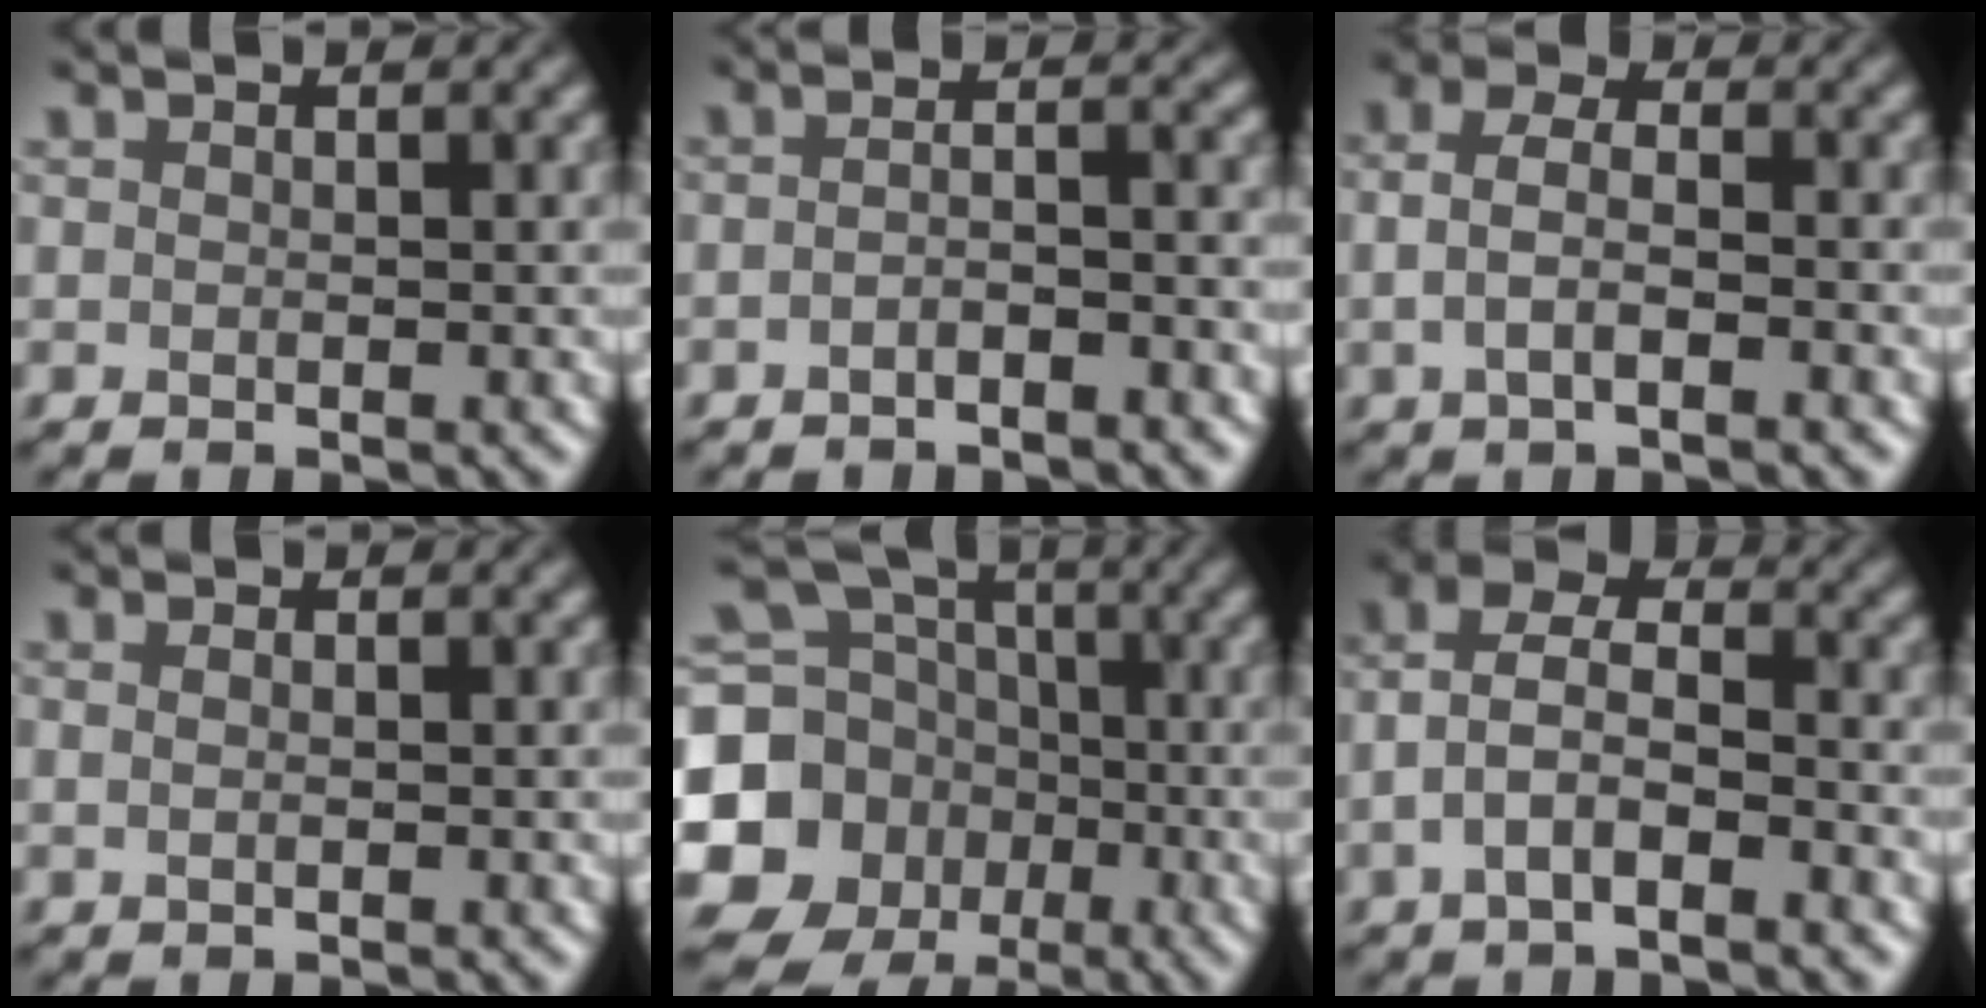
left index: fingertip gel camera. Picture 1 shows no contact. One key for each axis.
{"total": 2.3, "fx": -1.4, "fy": 0.6, "fz": 1.7, "tx": -0.027, "ty": 0.003, "tz": -0.031}
{"total": 3.2, "fx": -0.7, "fy": 1.4, "fz": 2.8, "tx": -0.060, "ty": 0.003, "tz": -0.021}
{"total": 1.6, "fx": 0.5, "fy": 1.0, "fz": 1.2, "tx": -0.014, "ty": 0.001, "tz": -0.013}
{"total": 13.8, "fx": -3.2, "fy": 12.6, "fz": 4.6, "tx": -0.129, "ty": -0.030, "tz": -0.077}
{"total": 4.8, "fx": -1.8, "fy": 2.2, "fz": 3.8, "tx": -0.072, "ty": 0.014, "tz": -0.039}